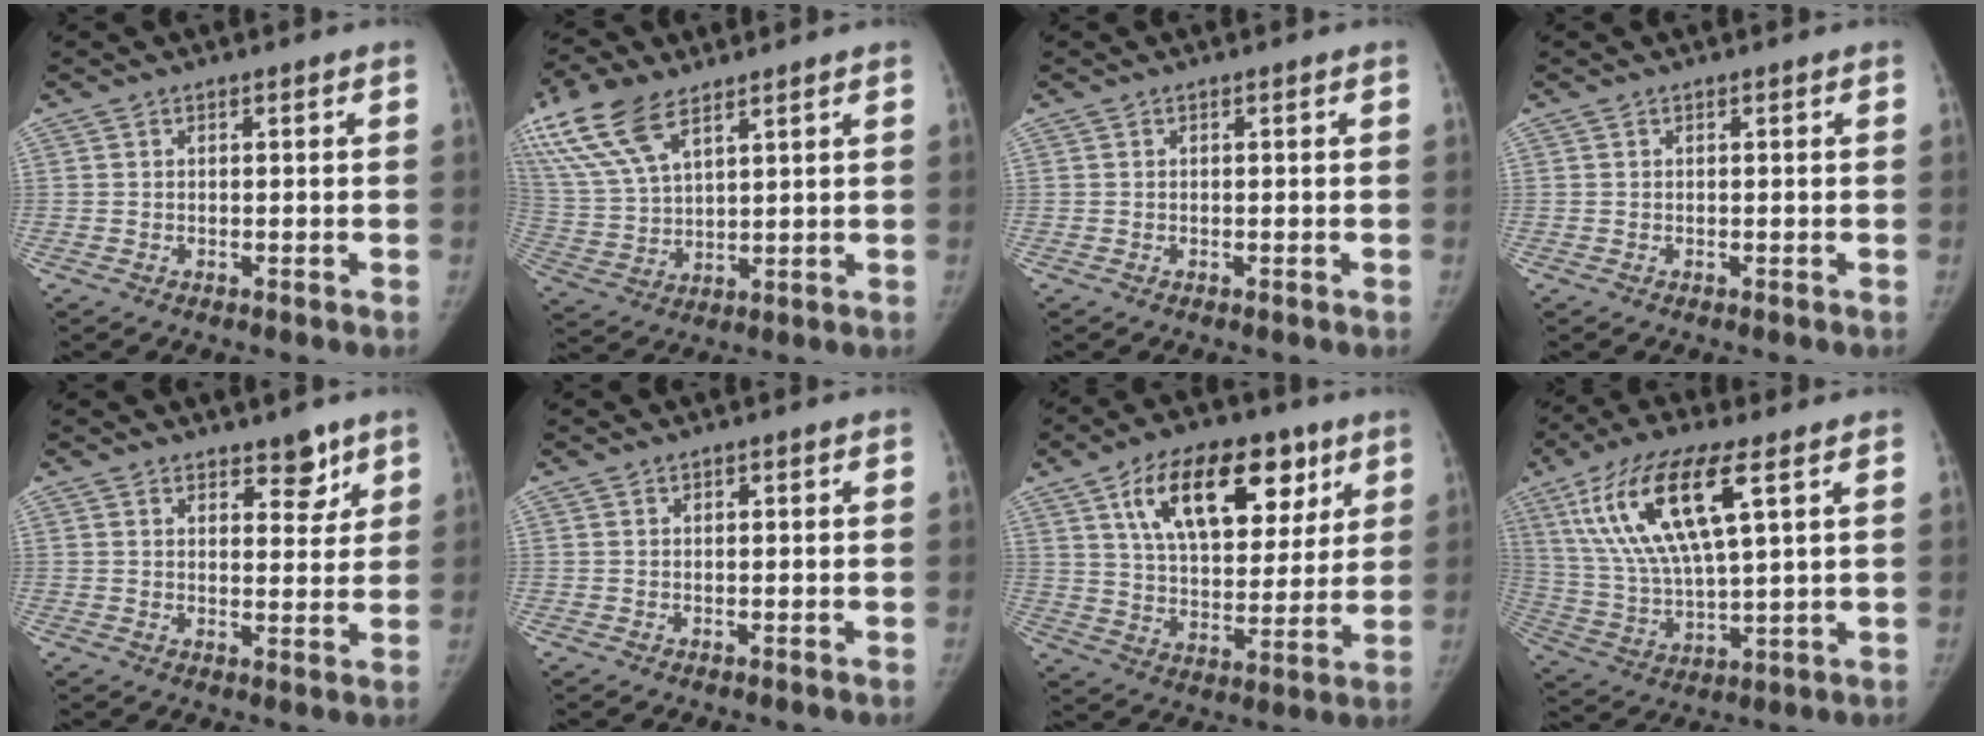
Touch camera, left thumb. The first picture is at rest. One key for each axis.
{"total": 16.9, "fx": 10.3, "fy": 7.9, "fz": 10.7, "tx": -0.241, "ty": -0.010, "tz": 0.208}
{"total": 0.0}
{"total": 0.0}
{"total": 5.1, "fx": 3.6, "fy": 2.5, "fz": 2.7, "tx": 0.001, "ty": -0.030, "tz": 0.050}
{"total": 0.0}
{"total": 20.7, "fx": 9.8, "fy": 11.4, "fz": 14.2, "tx": -0.175, "ty": -0.028, "tz": 0.165}
{"total": 18.2, "fx": 7.4, "fy": 5.6, "fz": 15.6, "tx": -0.310, "ty": -0.020, "tz": 0.144}